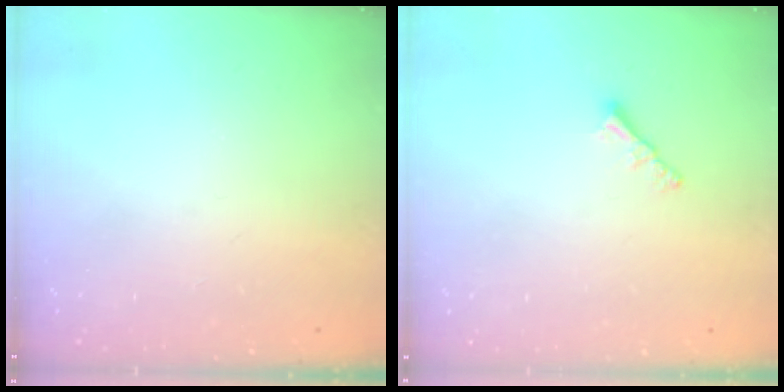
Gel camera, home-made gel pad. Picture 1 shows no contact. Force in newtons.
{"total": 2.1, "press": 2.0, "slide": 0.5}